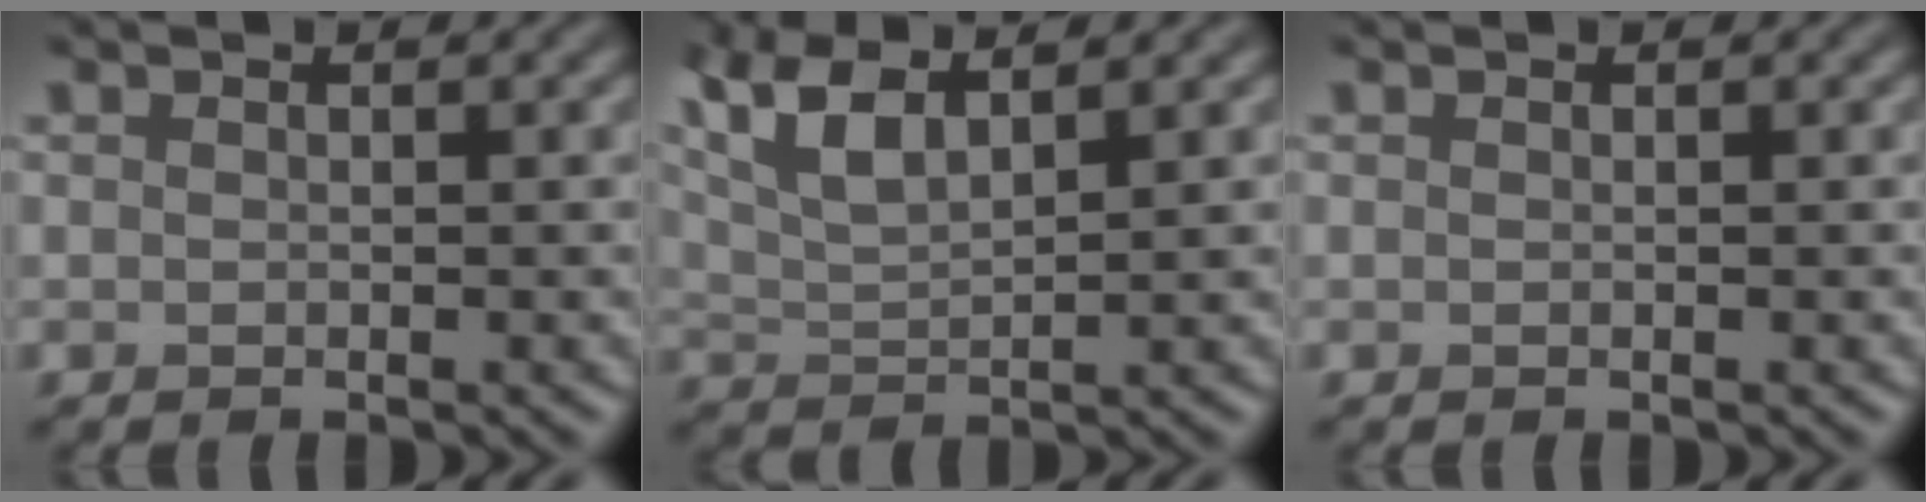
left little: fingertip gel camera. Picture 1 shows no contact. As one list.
[{"total": 6.4, "force": [3.9, 2.3, 4.5], "torque": [-0.094, 0.023, 0.066]}, {"total": 0.0}]